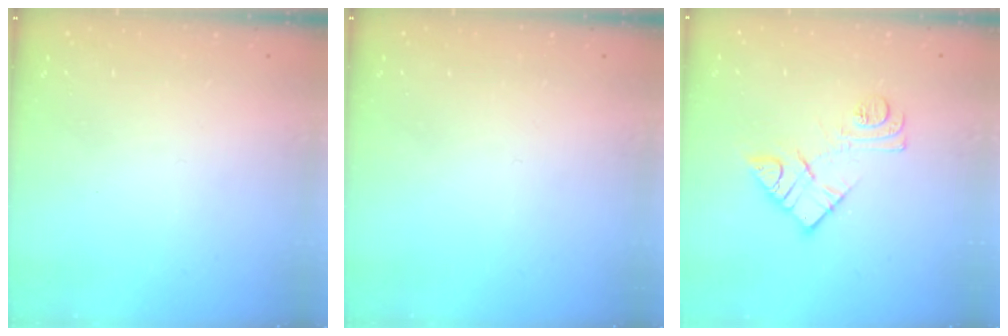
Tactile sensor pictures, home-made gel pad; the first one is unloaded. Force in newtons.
{"total": 0.0}
{"total": 11.1, "press": 11.0, "slide": 0.8}